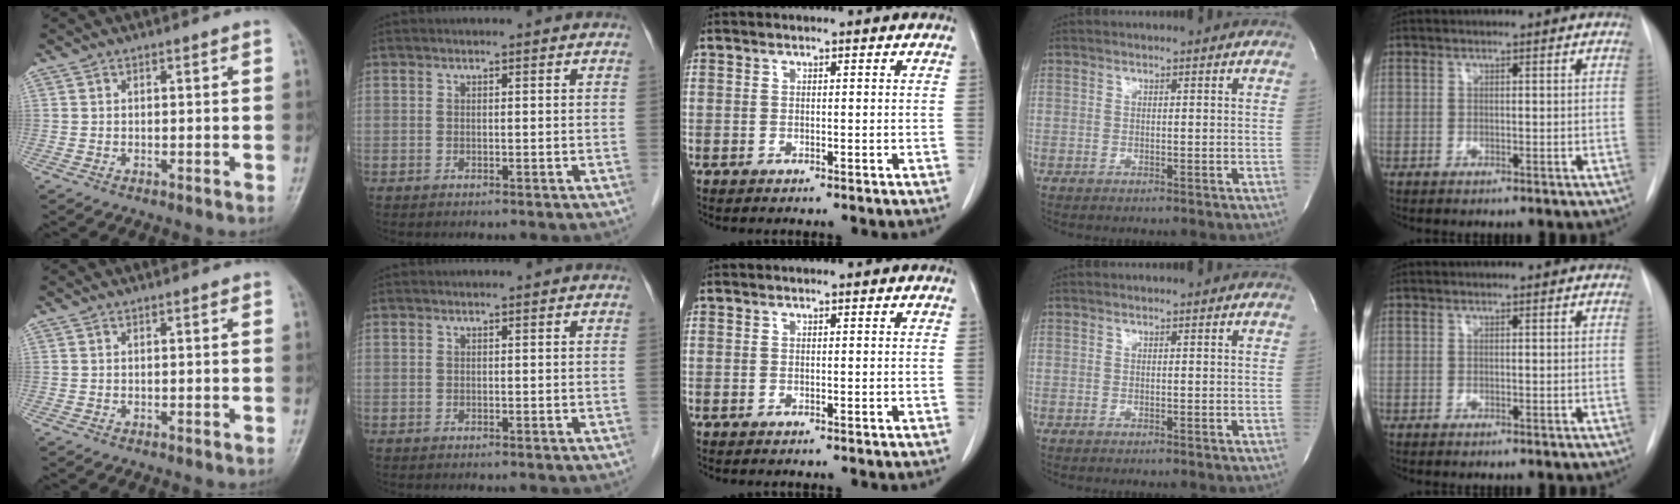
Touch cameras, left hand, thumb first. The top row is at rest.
{}